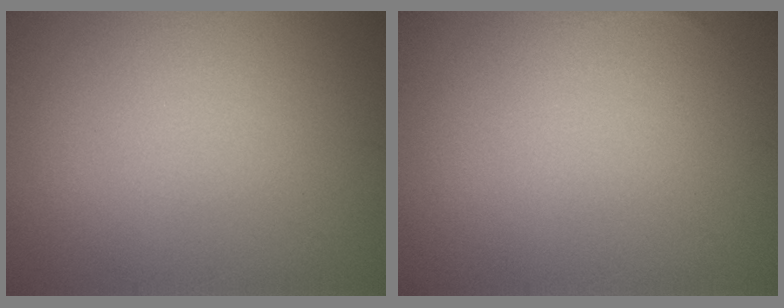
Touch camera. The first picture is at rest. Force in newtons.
{"total": 0.0}